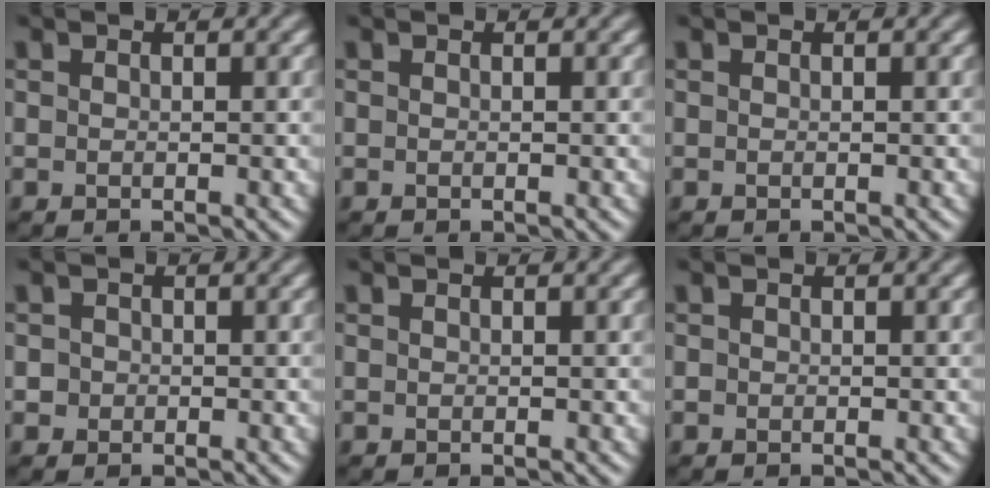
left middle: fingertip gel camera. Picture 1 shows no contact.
{"total": 0.0}
{"total": 0.0}
{"total": 1.0, "force": [0.0, 1.0, 0.1], "torque": [0.008, -0.002, -0.003]}
{"total": 0.0}
{"total": 0.0}